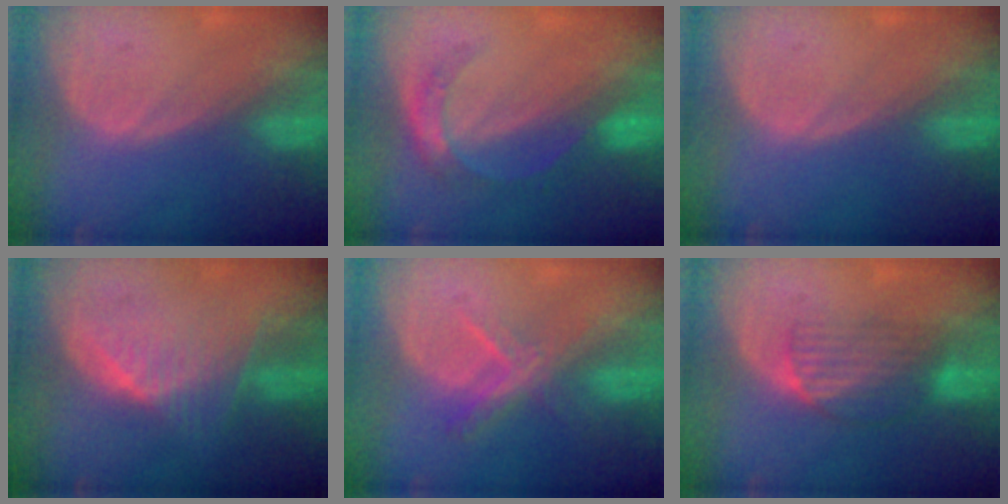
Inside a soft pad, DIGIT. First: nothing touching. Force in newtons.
{"total": 5.5, "press": 4.8, "slide": 2.6}
{"total": 0.0}
{"total": 6.7, "press": 6.2, "slide": 2.5}
{"total": 5.7, "press": 5.0, "slide": 2.7}
{"total": 6.5, "press": 5.7, "slide": 3.2}